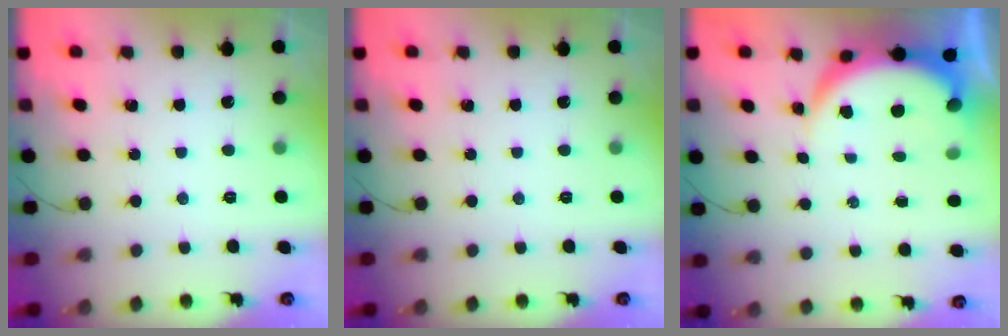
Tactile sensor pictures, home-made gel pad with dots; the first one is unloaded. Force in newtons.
{"total": 0.0}
{"total": 6.4, "press": 6.3, "slide": 0.8}